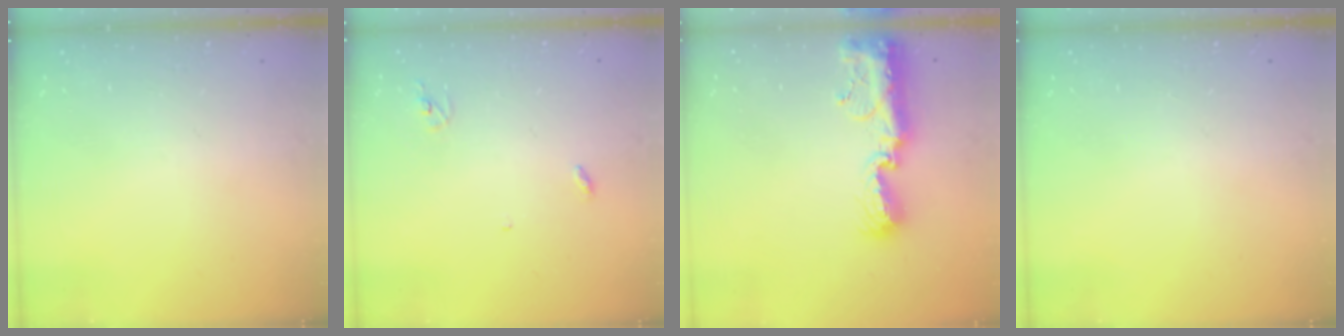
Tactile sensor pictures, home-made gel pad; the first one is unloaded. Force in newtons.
{"total": 3.0, "press": 2.9, "slide": 0.2}
{"total": 12.1, "press": 12.0, "slide": 0.9}
{"total": 0.0}